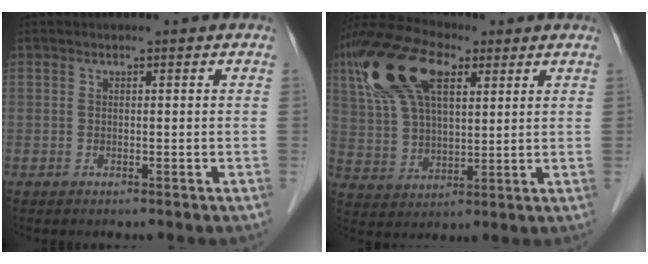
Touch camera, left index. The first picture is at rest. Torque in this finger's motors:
{"motor_torque": [1.21, -0.93, 0.71, 0.21]}